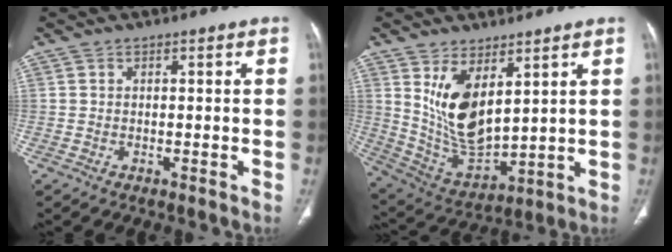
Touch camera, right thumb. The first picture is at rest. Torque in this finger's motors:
{"motor_torque": [2.21, 2.05, 1.20, 0.04, 0.25]}